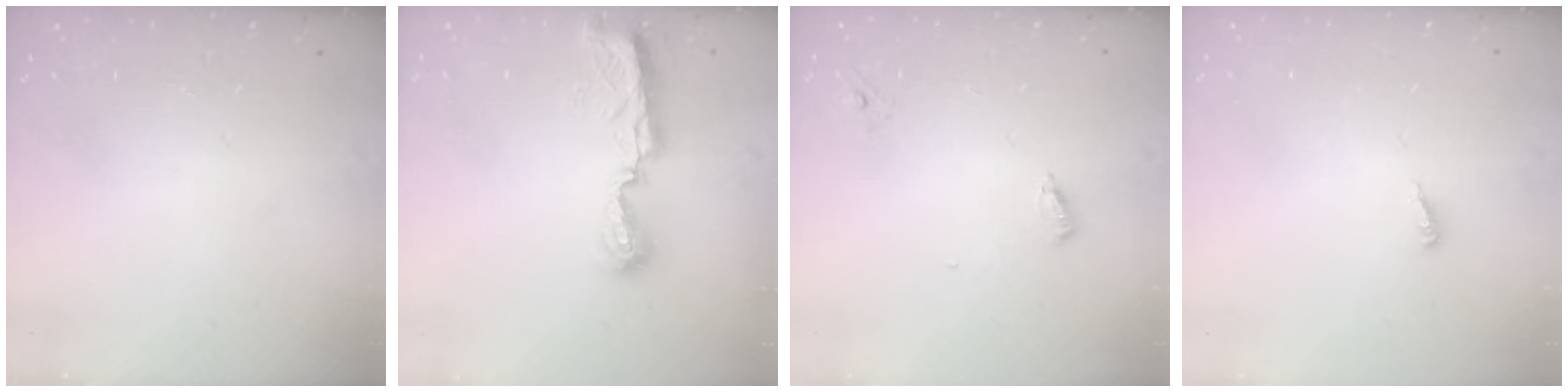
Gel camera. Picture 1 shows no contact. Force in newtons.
{"total": 8.6, "press": 8.6, "slide": 0.4}
{"total": 4.6, "press": 4.6, "slide": 0.4}
{"total": 3.9, "press": 3.9, "slide": 0.3}